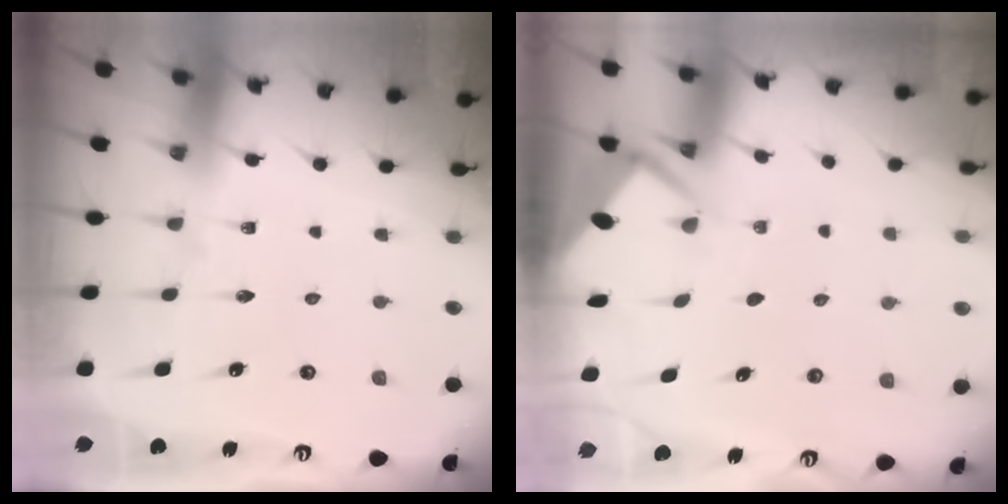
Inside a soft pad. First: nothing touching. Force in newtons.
{"total": 2.7, "press": 2.7, "slide": 0.4}